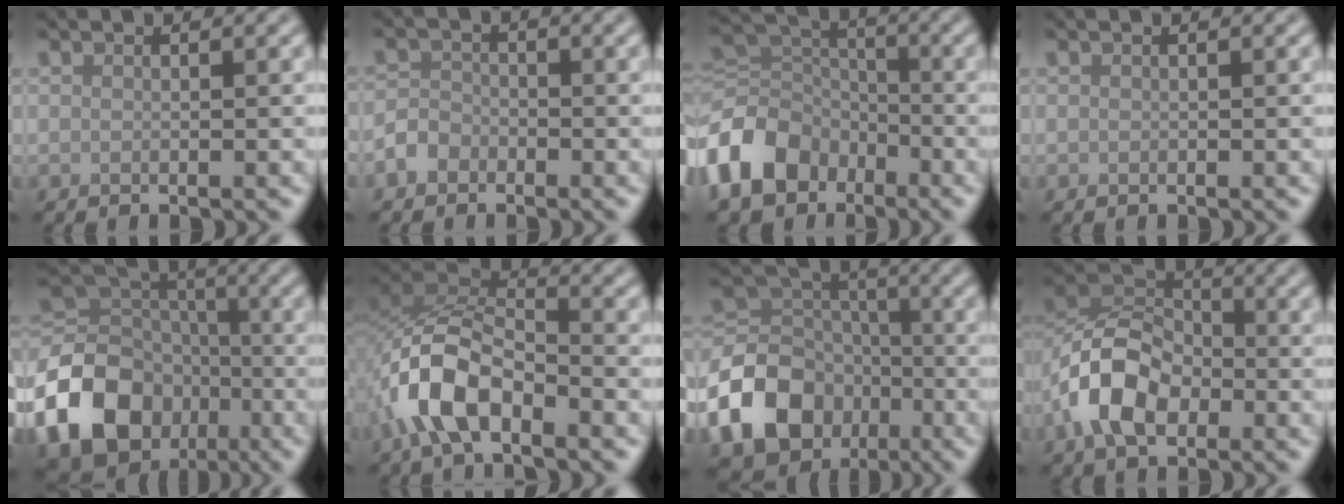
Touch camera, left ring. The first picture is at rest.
{"total": 1.9, "force": [-1.2, 1.4, 0.5], "torque": [-0.004, 0.007, -0.030]}
{"total": 8.9, "force": [-4.6, 6.4, 4.2], "torque": [-0.097, -0.009, -0.105]}
{"total": 0.0}
{"total": 20.0, "force": [-9.7, 15.6, 7.9], "torque": [-0.180, -0.048, -0.172]}
{"total": 7.5, "force": [-3.7, 3.6, 5.5], "torque": [-0.108, 0.008, -0.082]}
{"total": 15.3, "force": [-7.5, 11.7, 6.3], "torque": [-0.142, -0.034, -0.142]}
{"total": 7.2, "force": [-2.8, 4.6, 4.7], "torque": [-0.092, 0.010, -0.063]}